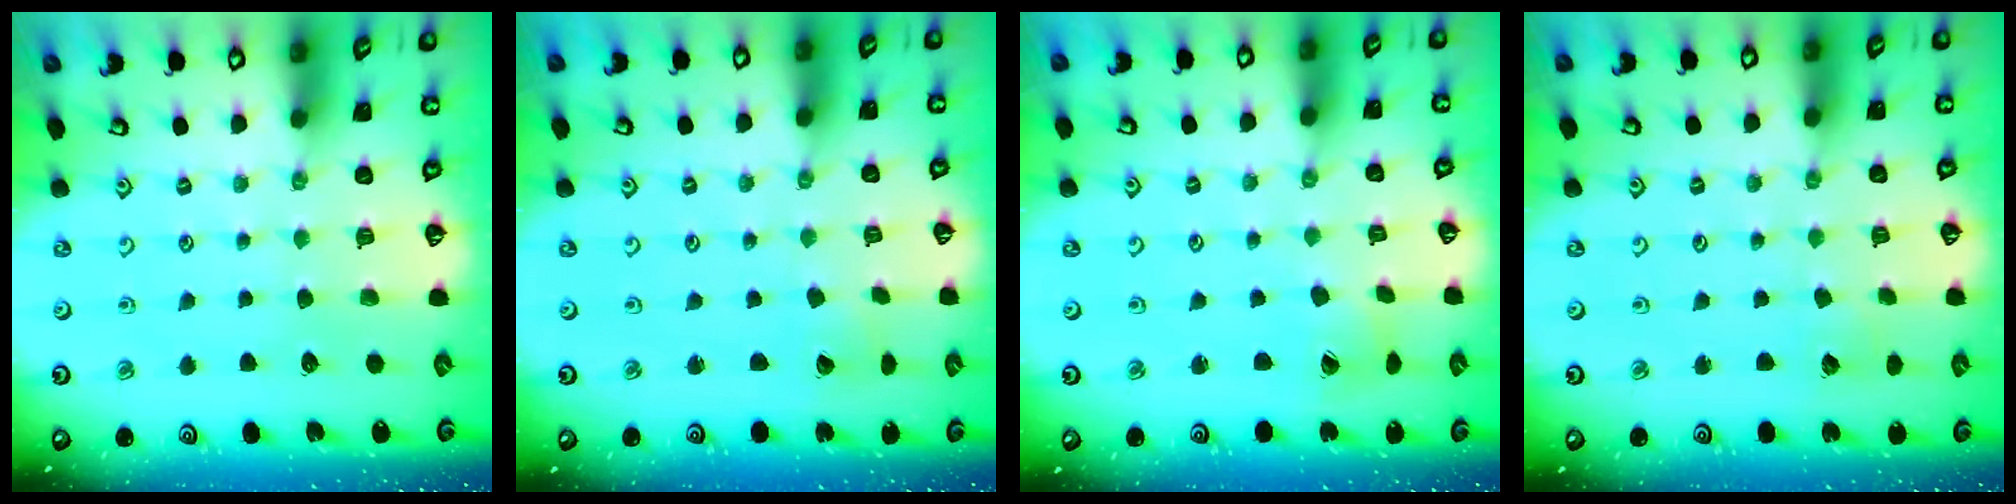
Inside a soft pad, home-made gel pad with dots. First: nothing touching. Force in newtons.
{"total": 2.7, "press": 2.7, "slide": 0.3}
{"total": 4.5, "press": 4.4, "slide": 0.5}
{"total": 3.8, "press": 3.7, "slide": 0.4}